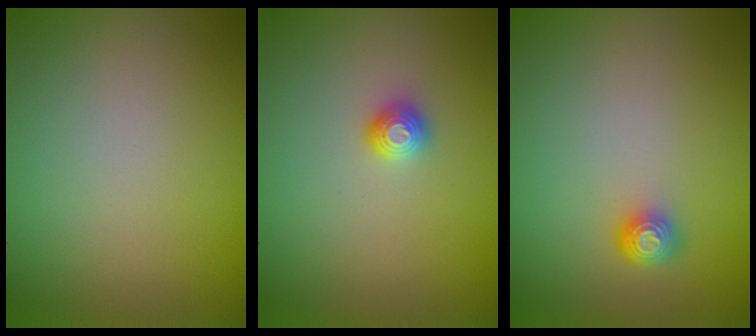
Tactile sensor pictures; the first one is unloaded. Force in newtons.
{"total": 1.2, "press": 1.1, "slide": 0.2}
{"total": 1.6, "press": 1.3, "slide": 0.9}